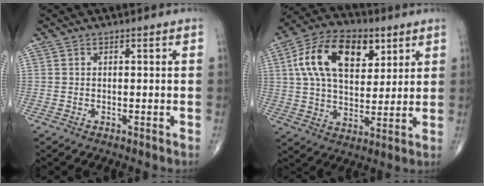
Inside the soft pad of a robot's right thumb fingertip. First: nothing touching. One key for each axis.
{"total": 18.2, "fx": 6.6, "fy": 10.7, "fz": 13.2, "tx": -0.206, "ty": -0.005, "tz": 0.111}